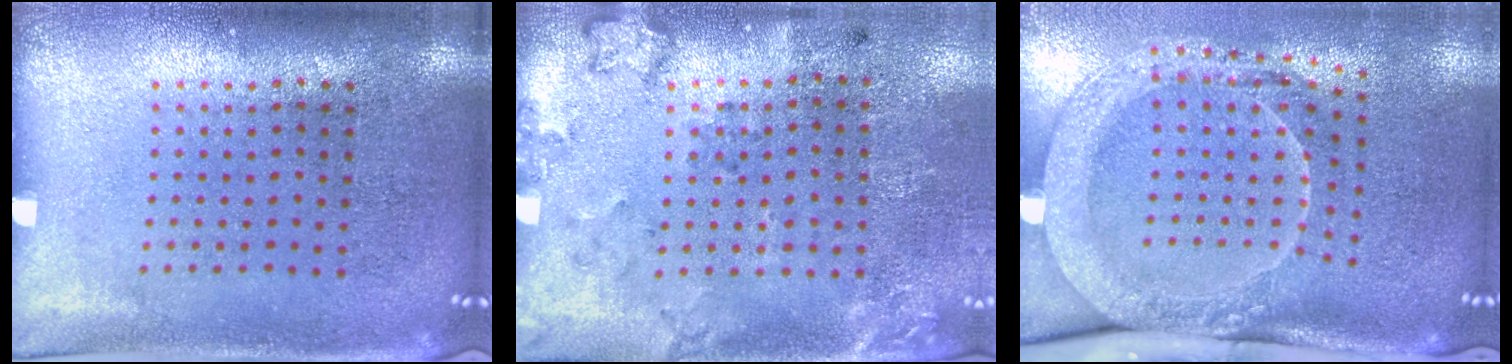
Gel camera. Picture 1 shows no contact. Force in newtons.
{"total": 2.0, "press": 1.4, "slide": 1.5}
{"total": 2.2, "press": 2.1, "slide": 0.7}